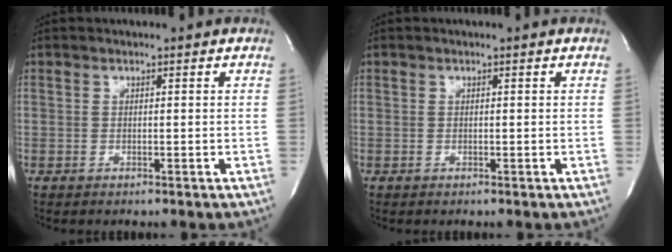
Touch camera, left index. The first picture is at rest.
{"total": 0.0}